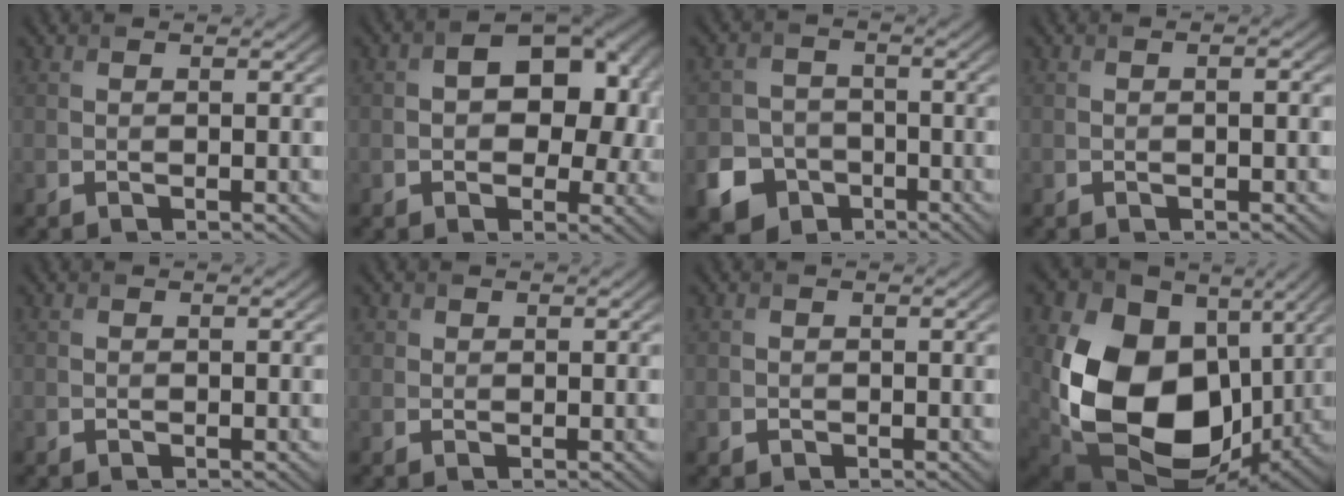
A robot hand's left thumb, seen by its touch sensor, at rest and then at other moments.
{"total": 10.2, "force": [0.3, 6.9, 7.5], "torque": [-0.104, -0.008, 0.007]}
{"total": 9.7, "force": [-5.0, 7.9, 2.7], "torque": [-0.059, -0.034, -0.109]}
{"total": 1.2, "force": [-0.4, 0.4, 1.1], "torque": [-0.016, 0.003, -0.006]}
{"total": 0.0}
{"total": 1.1, "force": [0.4, 1.0, 0.2], "torque": [-0.005, -0.002, 0.005]}
{"total": 0.8, "force": [-0.4, 0.6, 0.0], "torque": [-0.002, -0.004, -0.014]}
{"total": 20.0, "force": [0.0, 14.5, 13.8], "torque": [-0.322, -0.030, 0.007]}